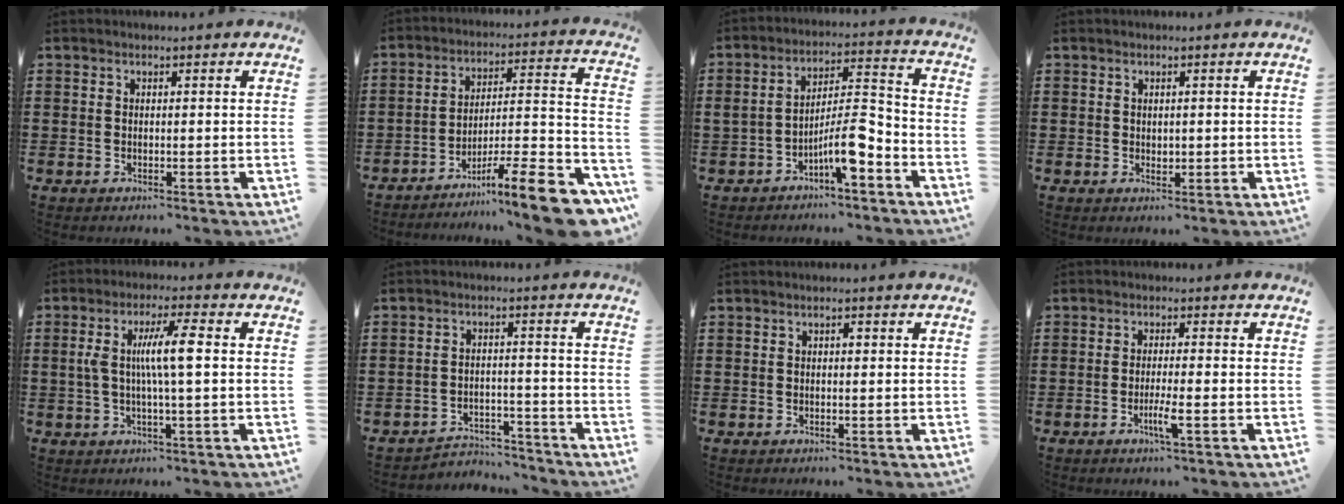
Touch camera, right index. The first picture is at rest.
{"total": 12.2, "force": [-9.2, 0.7, 8.0], "torque": [-0.102, 0.020, -0.171]}
{"total": 9.0, "force": [-4.9, 2.5, 7.1], "torque": [-0.128, 0.009, -0.090]}
{"total": 1.0, "force": [0.2, 0.8, 0.5], "torque": [-0.011, 0.006, 0.004]}
{"total": 7.4, "force": [0.5, 0.9, 7.3], "torque": [-0.144, -0.002, 0.000]}
{"total": 3.9, "force": [-3.8, 0.8, 0.3], "torque": [-0.010, 0.006, -0.079]}
{"total": 0.8, "force": [0.1, 0.4, 0.7], "torque": [-0.014, 0.003, 0.000]}
{"total": 3.7, "force": [-1.6, 0.0, 3.3], "torque": [-0.061, -0.011, -0.030]}